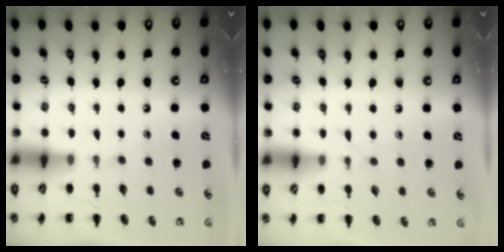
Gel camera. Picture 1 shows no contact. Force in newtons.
{"total": 3.1, "press": 2.8, "slide": 1.3}